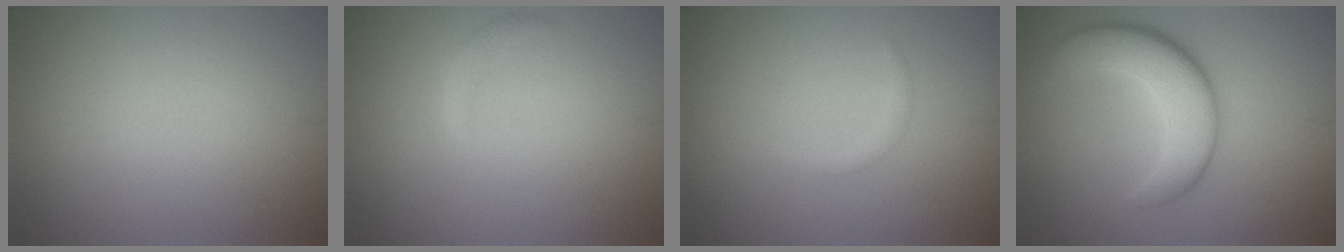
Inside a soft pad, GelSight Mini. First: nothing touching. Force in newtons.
{"total": 1.1, "press": 1.1, "slide": 0.0}
{"total": 0.9, "press": 0.9, "slide": 0.1}
{"total": 6.0, "press": 6.0, "slide": 0.4}